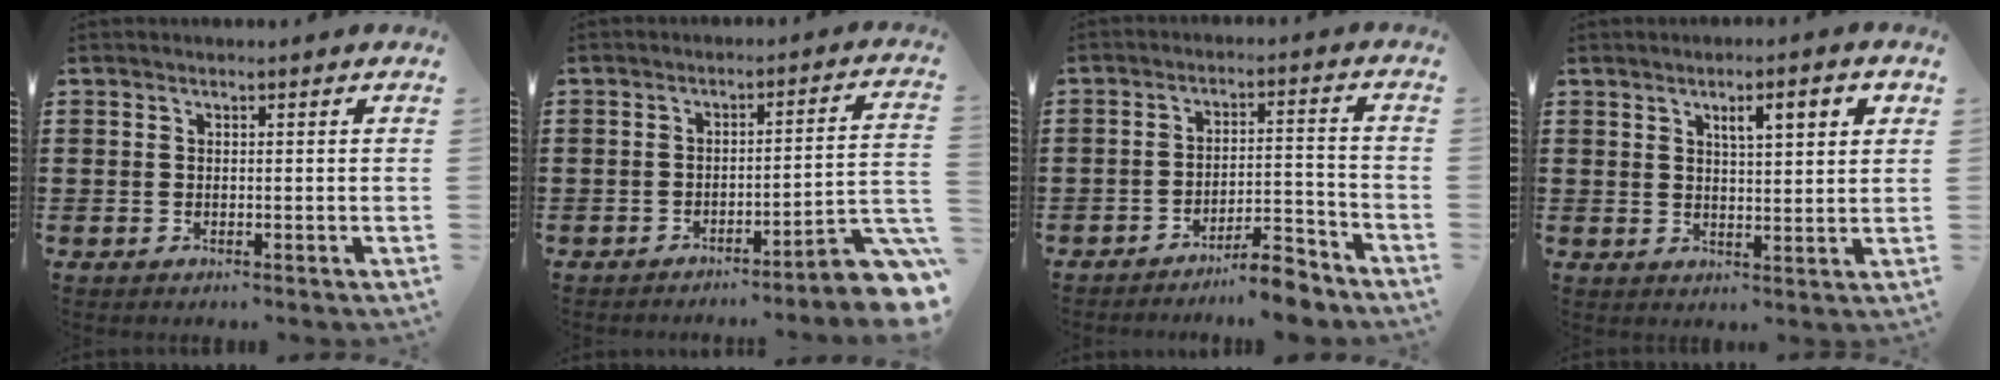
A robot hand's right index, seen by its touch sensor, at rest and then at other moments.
{"total": 4.6, "force": [-3.4, 0.0, 3.1], "torque": [-0.055, -0.019, -0.069]}
{"total": 6.8, "force": [-6.2, 0.5, 2.9], "torque": [-0.041, 0.009, -0.115]}
{"total": 4.6, "force": [1.8, 1.1, 4.1], "torque": [-0.068, -0.003, 0.024]}